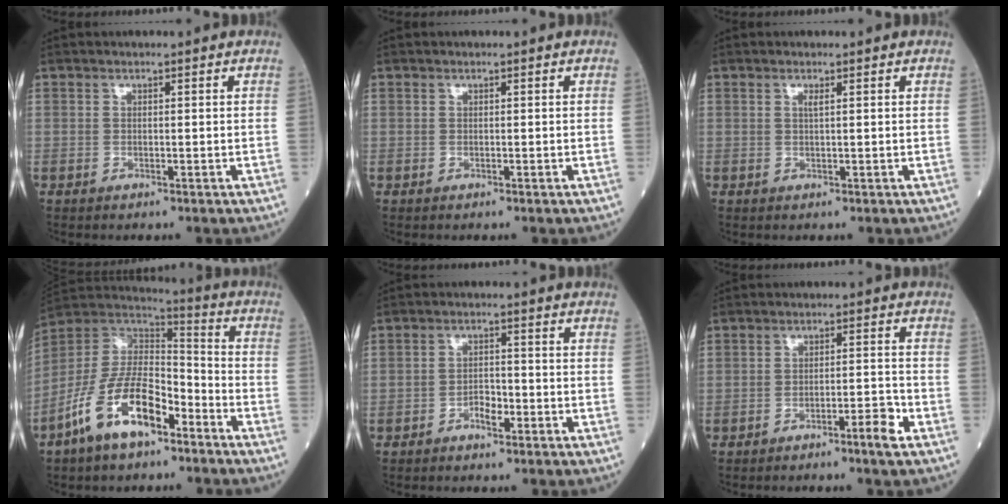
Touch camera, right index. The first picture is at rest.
{"total": 0.0}
{"total": 0.7, "force": [0.3, -0.1, 0.6], "torque": [-0.014, -0.001, 0.006]}
{"total": 13.9, "force": [-8.0, 5.8, 9.8], "torque": [-0.201, 0.010, -0.151]}
{"total": 2.7, "force": [-1.6, 1.2, 1.8], "torque": [-0.027, 0.007, -0.031]}
{"total": 3.8, "force": [-2.6, -0.3, 2.8], "torque": [-0.038, 0.002, -0.045]}